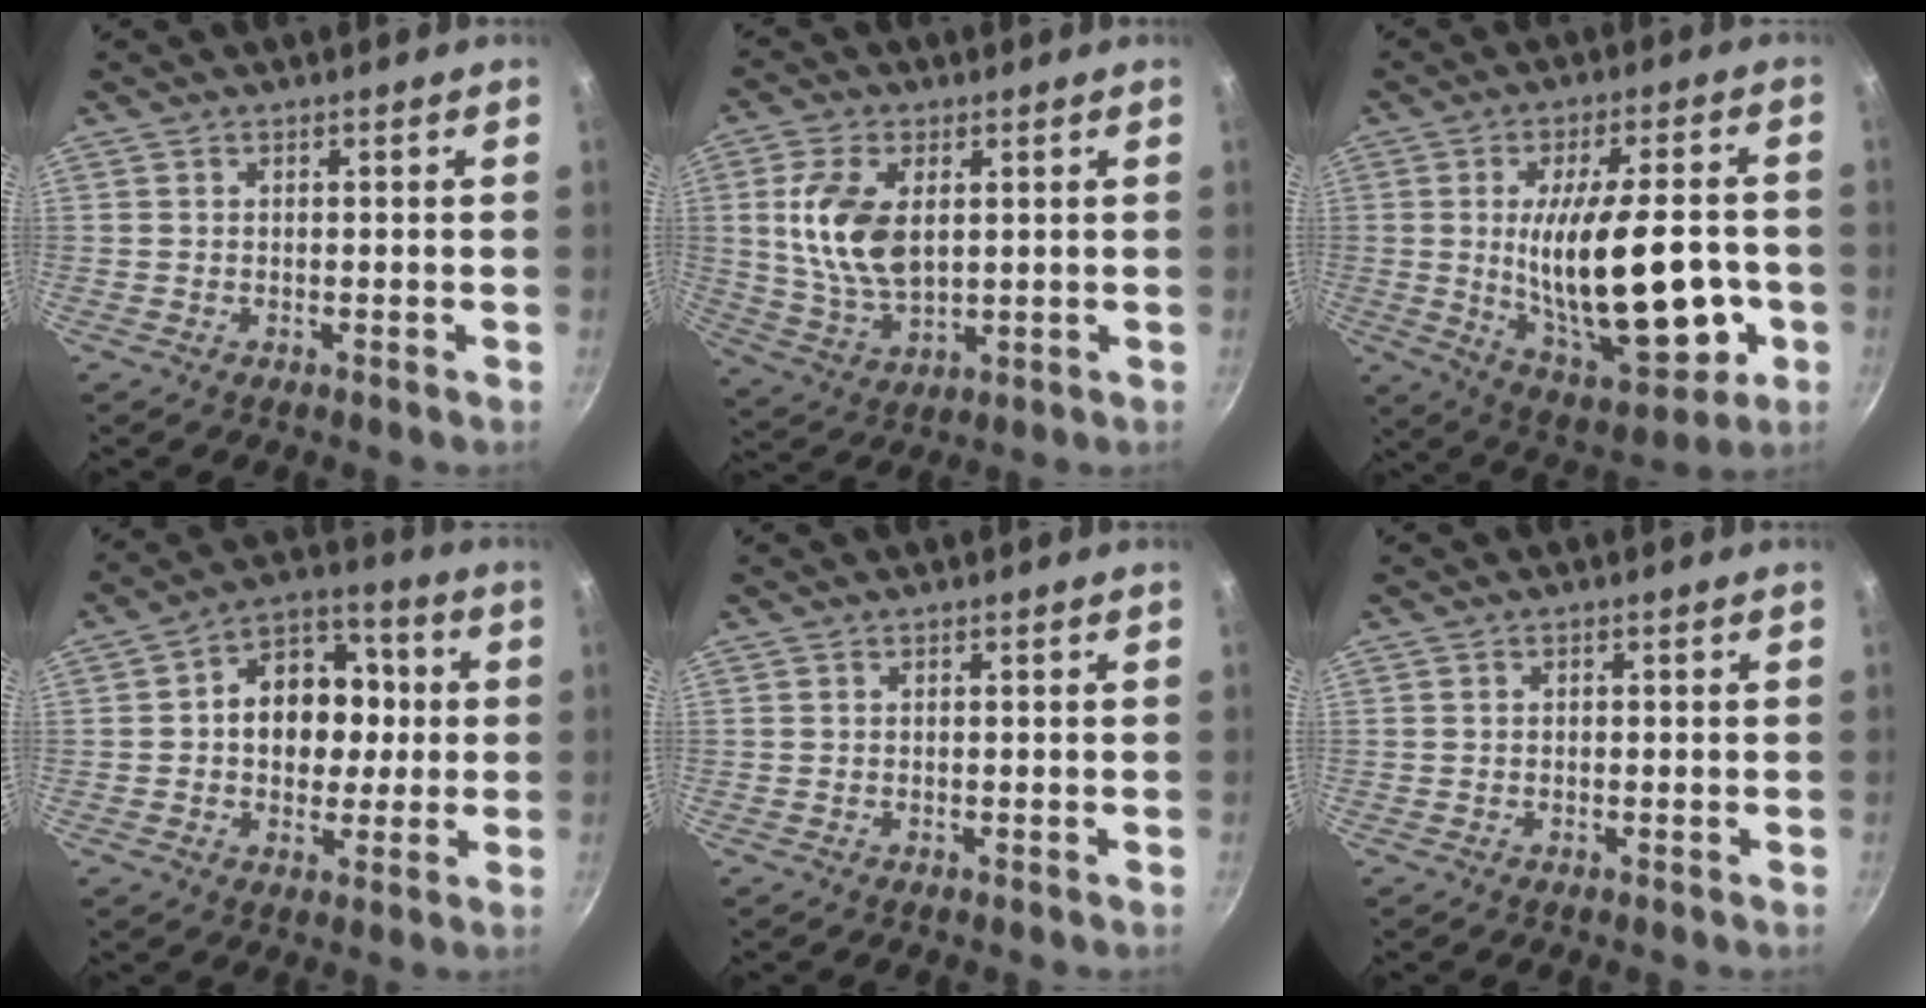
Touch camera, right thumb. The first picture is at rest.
{"total": 12.7, "force": [2.5, 7.3, 10.1], "torque": [-0.190, -0.016, 0.053]}
{"total": 23.4, "force": [-2.8, 9.3, 21.2], "torque": [-0.312, -0.009, -0.030]}
{"total": 14.4, "force": [0.9, 11.0, 9.3], "torque": [-0.093, 0.025, 0.002]}
{"total": 0.0}
{"total": 0.6, "force": [0.0, 0.5, 0.3], "torque": [-0.004, 0.005, 0.000]}